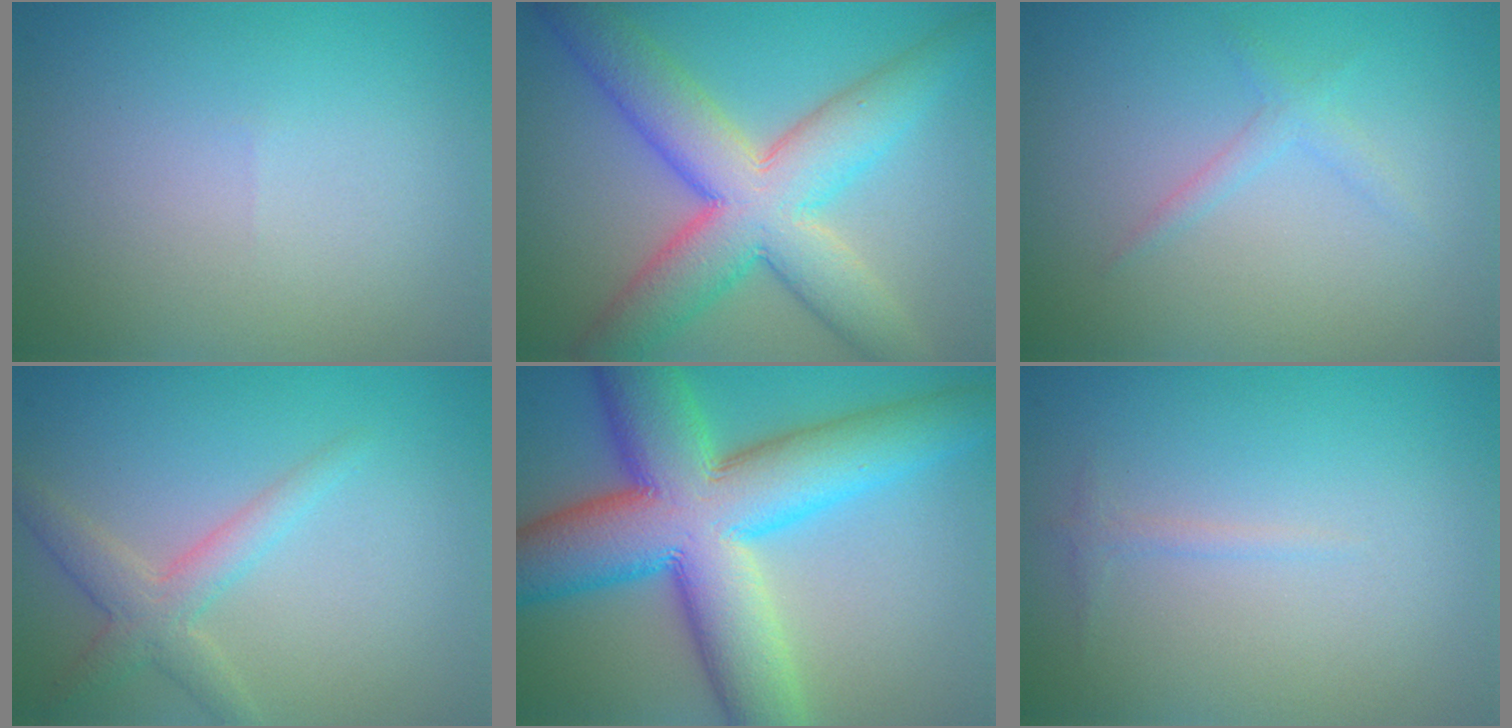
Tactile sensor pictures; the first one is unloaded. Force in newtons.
{"total": 9.8, "press": 9.8, "slide": 0.4}
{"total": 1.3, "press": 1.2, "slide": 0.1}
{"total": 2.8, "press": 2.8, "slide": 0.1}
{"total": 14.4, "press": 14.4, "slide": 0.3}
{"total": 0.7, "press": 0.7, "slide": 0.1}